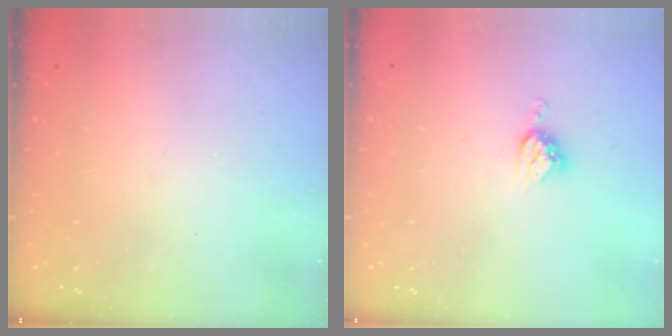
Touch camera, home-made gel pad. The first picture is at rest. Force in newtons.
{"total": 5.8, "press": 5.8, "slide": 0.3}